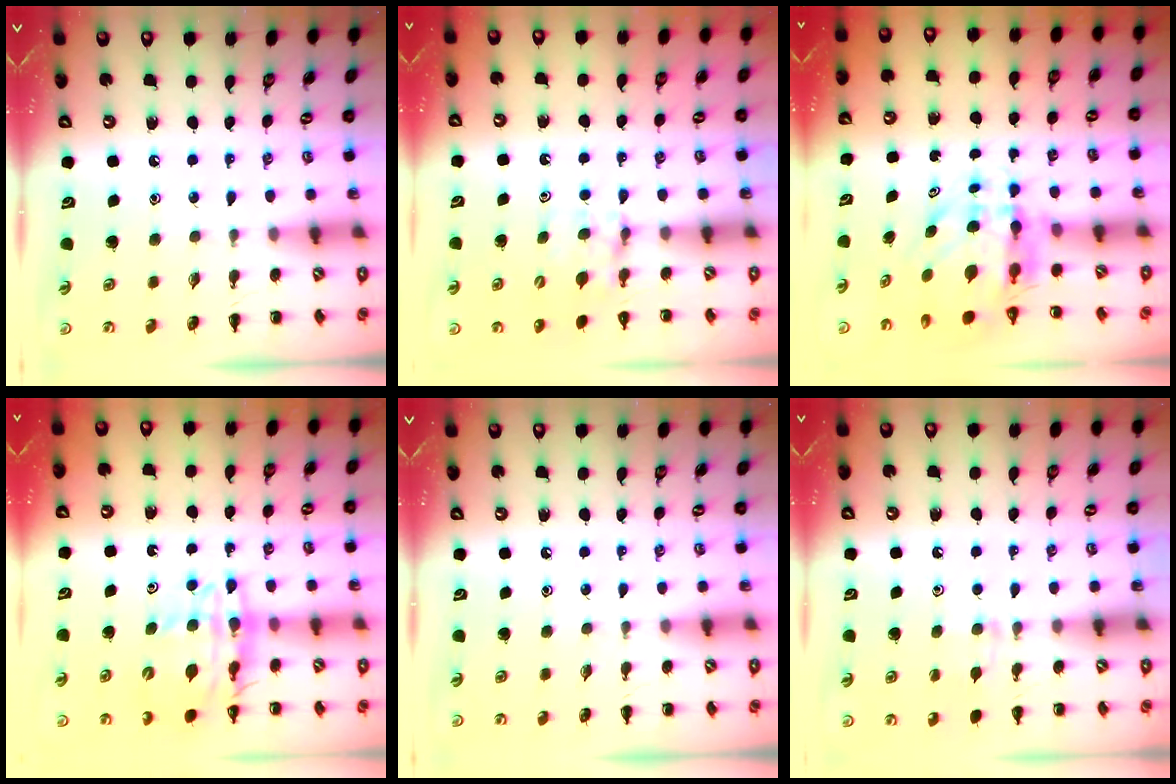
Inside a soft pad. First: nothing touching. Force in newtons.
{"total": 5.9, "press": 5.7, "slide": 1.6}
{"total": 6.2, "press": 6.0, "slide": 1.7}
{"total": 13.4, "press": 12.9, "slide": 3.5}
{"total": 0.0}
{"total": 6.7, "press": 6.4, "slide": 1.8}